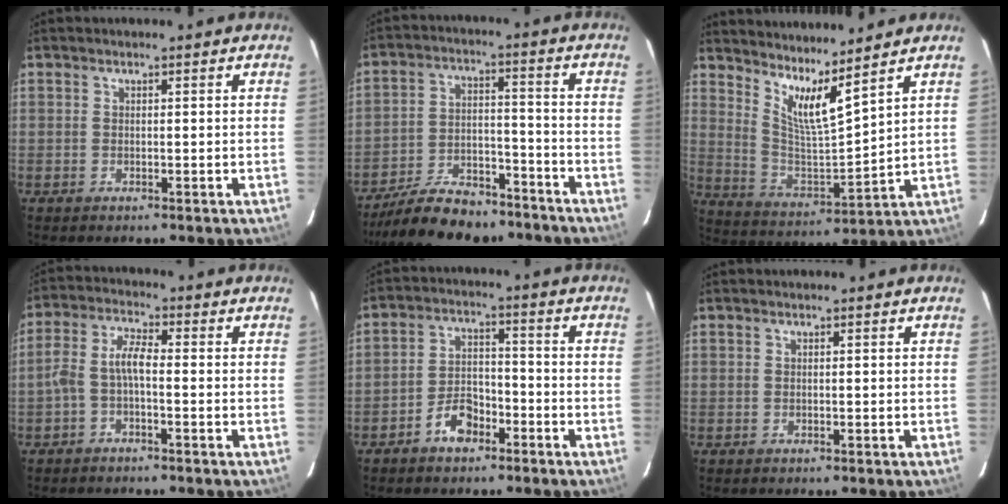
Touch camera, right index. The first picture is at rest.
{"total": 17.1, "force": [-14.3, 6.3, 6.9], "torque": [-0.145, 0.006, -0.213]}
{"total": 10.4, "force": [8.0, 0.6, 6.6], "torque": [-0.113, -0.022, 0.153]}
{"total": 4.8, "force": [-1.7, 1.6, 4.2], "torque": [-0.098, 0.019, -0.035]}
{"total": 6.4, "force": [-4.2, 3.7, 3.2], "torque": [-0.066, 0.022, -0.067]}
{"total": 0.0}